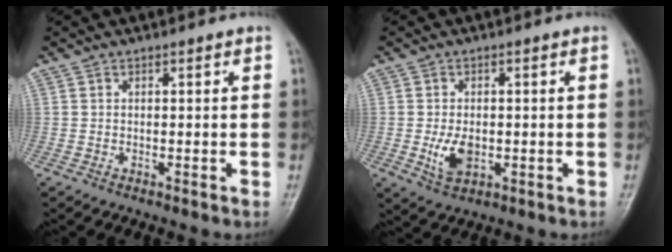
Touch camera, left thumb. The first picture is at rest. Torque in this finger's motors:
{"motor_torque": [0.99, 1.10, 0.82, -0.01, 0.03]}